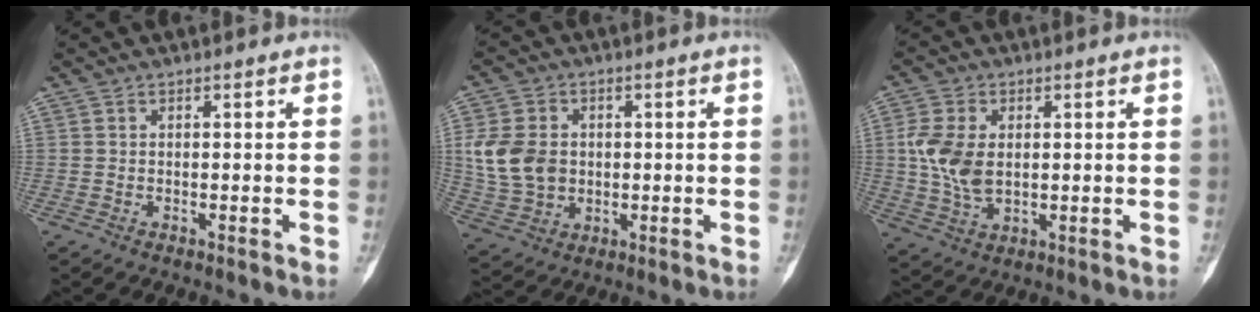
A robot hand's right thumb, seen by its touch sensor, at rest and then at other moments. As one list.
[{"total": 10.7, "force": [0.9, 8.5, 6.5], "torque": [-0.114, 0.002, 0.028]}, {"total": 9.2, "force": [1.0, 5.8, 7.0], "torque": [-0.147, -0.002, 0.028]}]